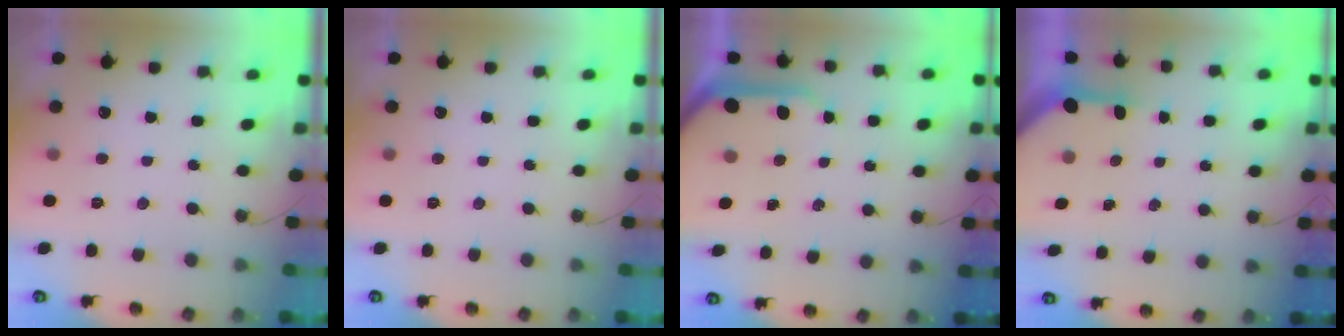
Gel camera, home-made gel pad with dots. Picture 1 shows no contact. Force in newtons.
{"total": 0.0}
{"total": 7.2, "press": 7.2, "slide": 0.7}
{"total": 3.1, "press": 3.1, "slide": 0.2}